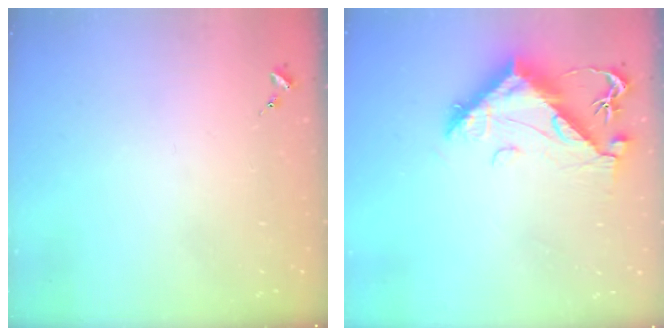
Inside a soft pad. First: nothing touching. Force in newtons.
{"total": 12.3, "press": 12.2, "slide": 1.5}